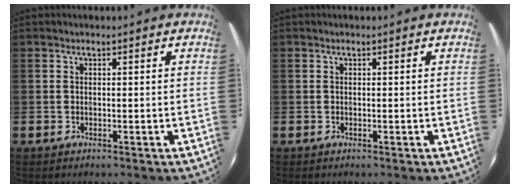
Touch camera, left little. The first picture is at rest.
{"total": 0.0}